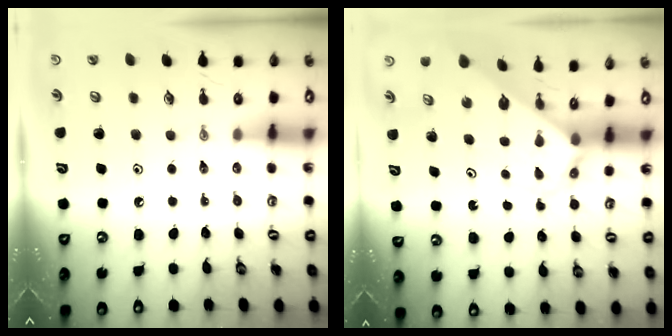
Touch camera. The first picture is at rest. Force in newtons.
{"total": 2.7, "press": 2.7, "slide": 0.1}